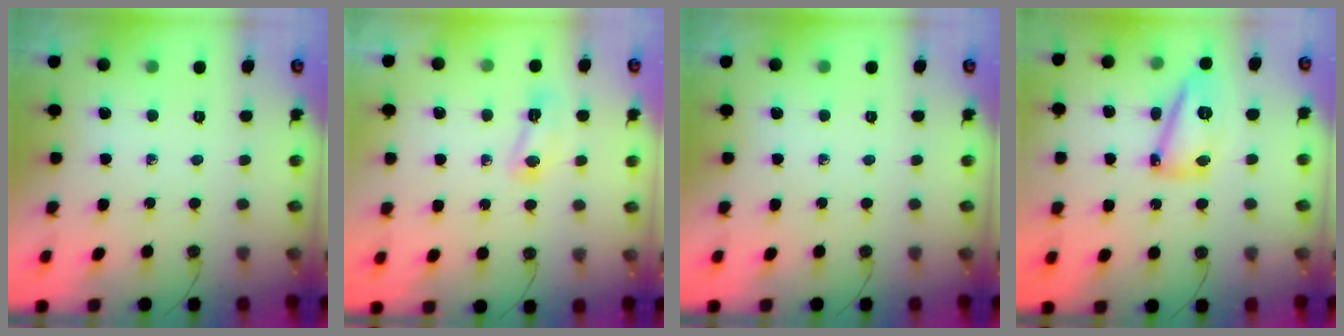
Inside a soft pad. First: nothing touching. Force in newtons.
{"total": 5.3, "press": 5.3, "slide": 0.7}
{"total": 0.0}
{"total": 23.2, "press": 17.5, "slide": 15.3}